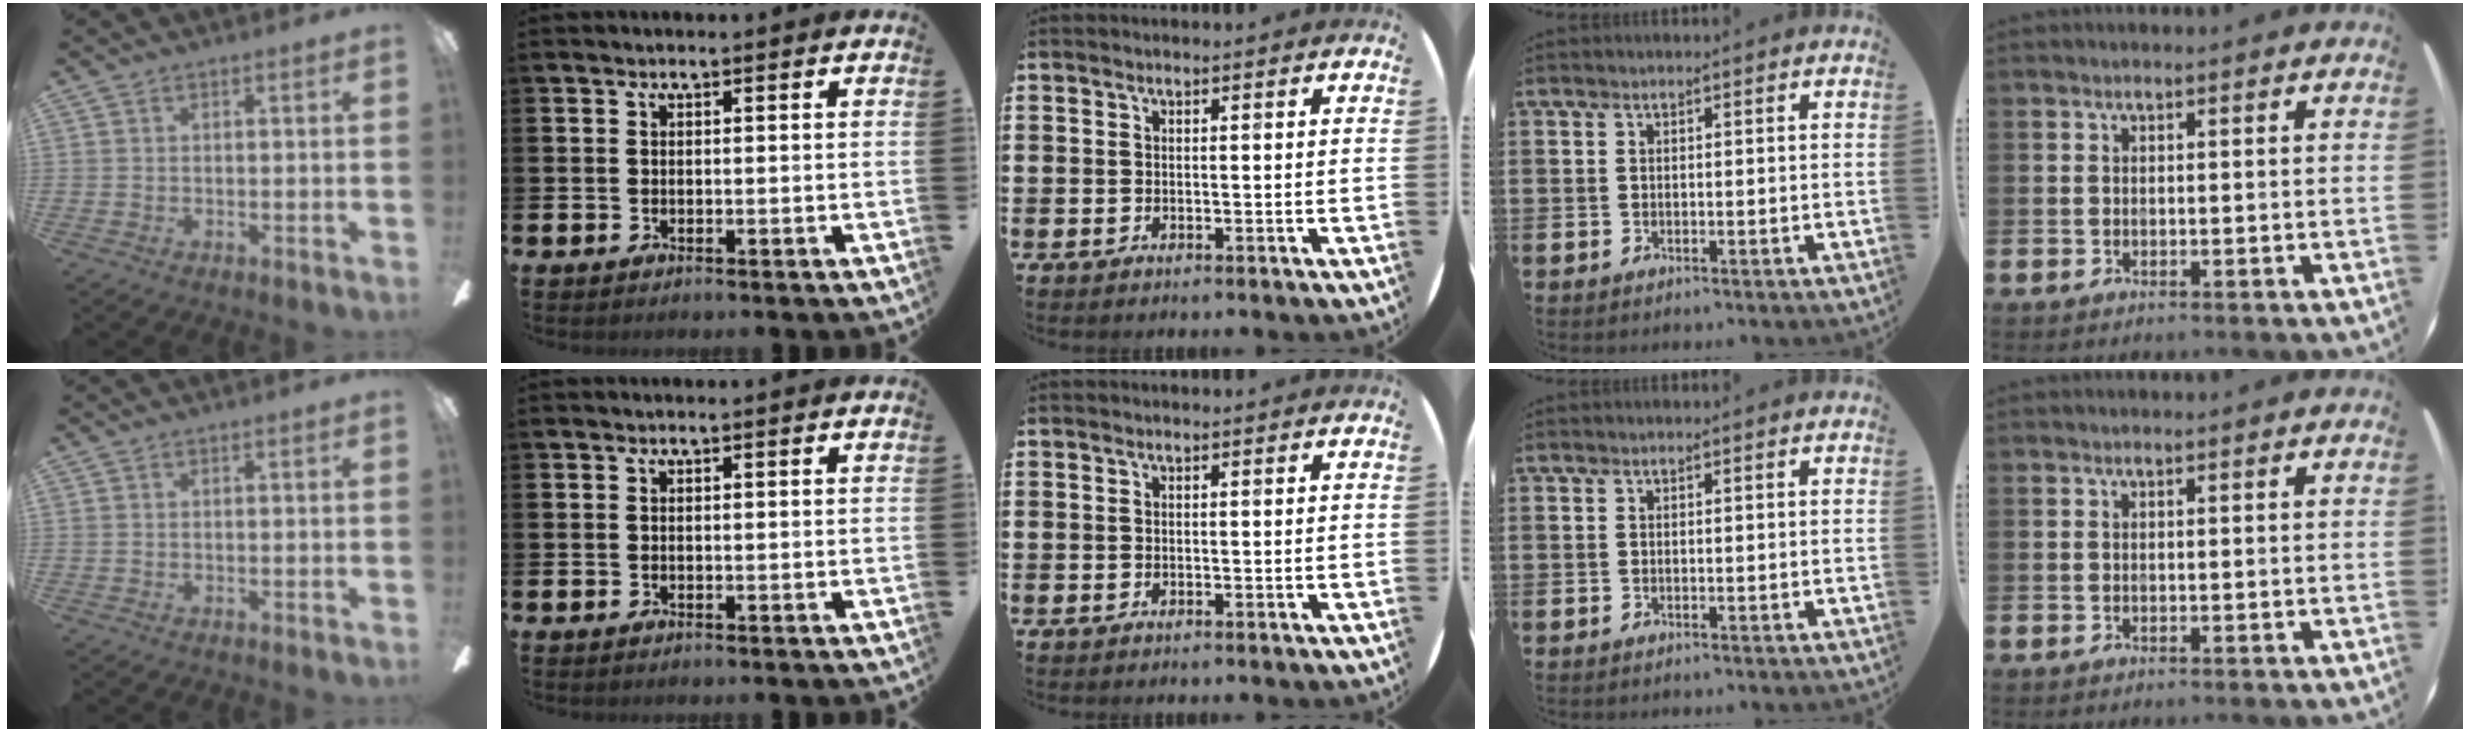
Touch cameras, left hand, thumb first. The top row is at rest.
{}